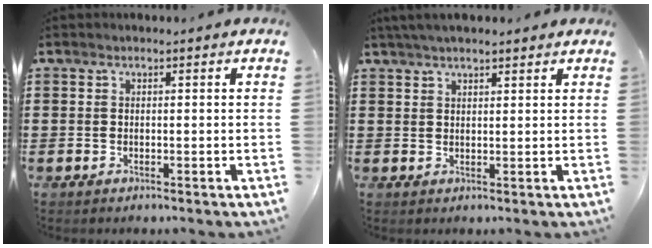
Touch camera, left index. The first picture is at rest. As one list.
[{"total": 2.9, "force": [2.4, 0.5, 1.5], "torque": [-0.034, 0.004, 0.046]}]